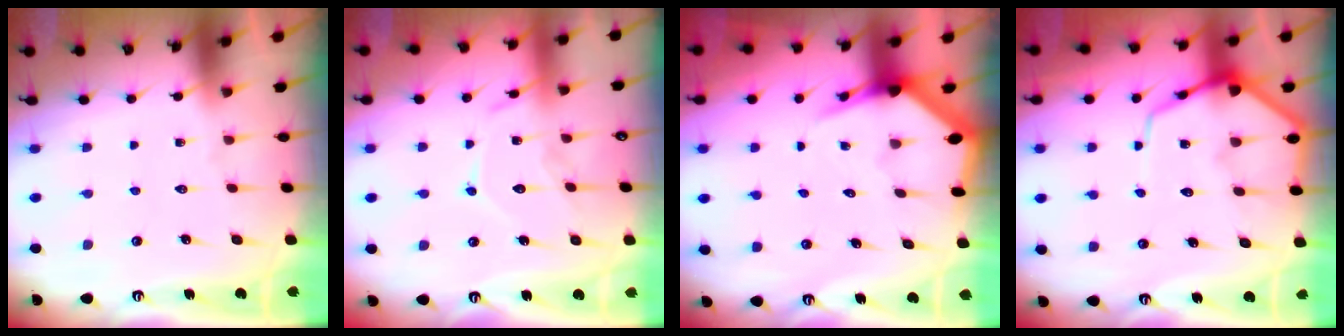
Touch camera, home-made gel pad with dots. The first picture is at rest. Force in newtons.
{"total": 10.3, "press": 10.3, "slide": 0.3}
{"total": 4.1, "press": 4.0, "slide": 0.6}
{"total": 8.9, "press": 8.9, "slide": 1.0}